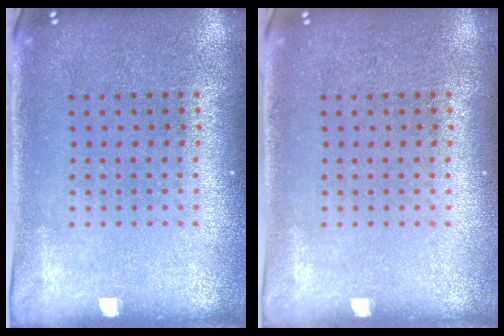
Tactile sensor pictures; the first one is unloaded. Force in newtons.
{"total": 0.0}